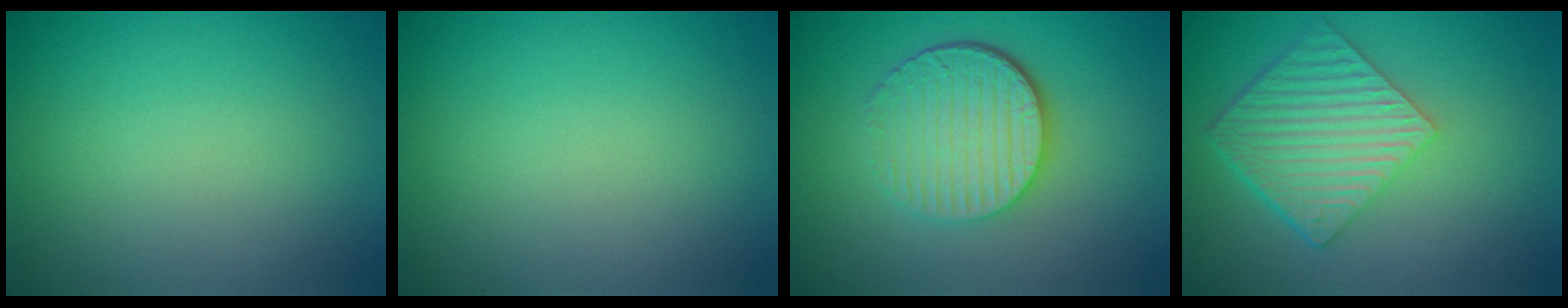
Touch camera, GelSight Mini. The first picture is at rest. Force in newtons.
{"total": 0.0}
{"total": 5.3, "press": 3.8, "slide": 3.6}
{"total": 6.5, "press": 4.4, "slide": 4.7}